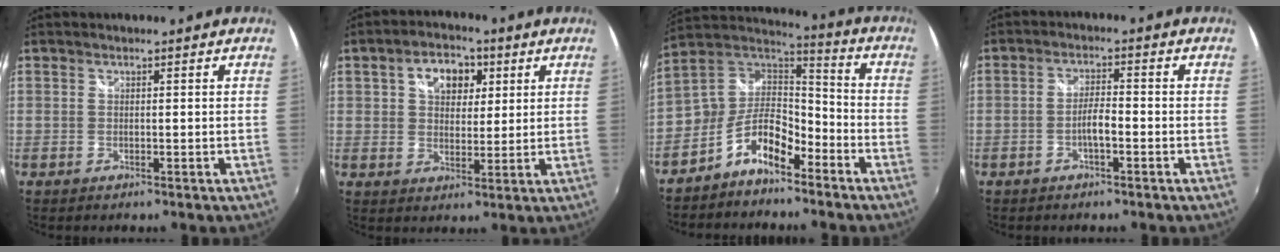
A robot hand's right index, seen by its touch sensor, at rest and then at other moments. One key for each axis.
{"total": 8.2, "fx": 3.0, "fy": 5.5, "fz": 5.2, "tx": -0.088, "ty": 0.023, "tz": 0.048}
{"total": 11.0, "fx": -5.9, "fy": 6.1, "fz": 6.9, "tx": -0.160, "ty": 0.031, "tz": -0.117}
{"total": 3.1, "fx": -1.3, "fy": 0.6, "fz": 2.8, "tx": -0.057, "ty": 0.011, "tz": -0.025}